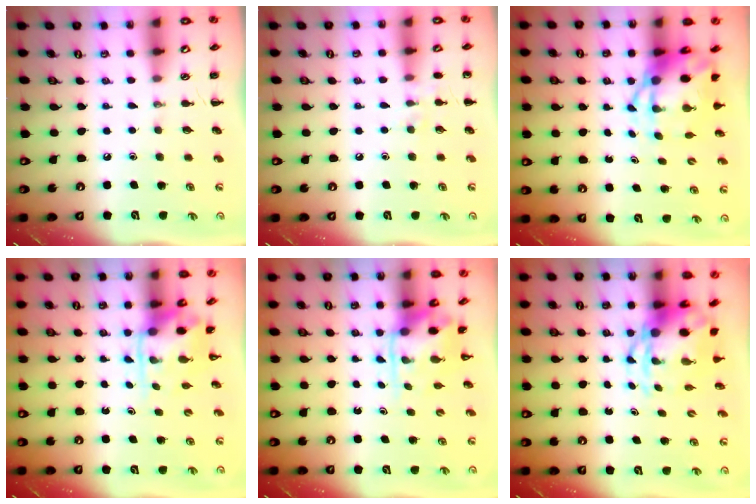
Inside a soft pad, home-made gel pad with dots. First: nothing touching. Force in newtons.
{"total": 5.9, "press": 5.8, "slide": 1.4}
{"total": 6.0, "press": 5.8, "slide": 1.7}
{"total": 3.6, "press": 3.5, "slide": 0.8}
{"total": 3.6, "press": 3.5, "slide": 0.8}
{"total": 5.9, "press": 5.6, "slide": 2.0}